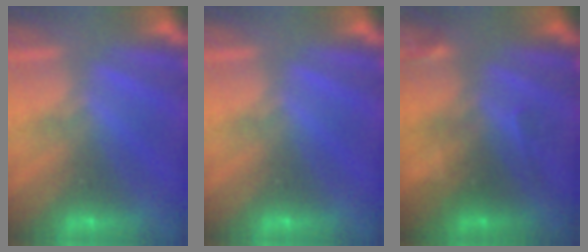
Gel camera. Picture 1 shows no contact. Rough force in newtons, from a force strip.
{"total": 0.0}
{"total": 2.4}